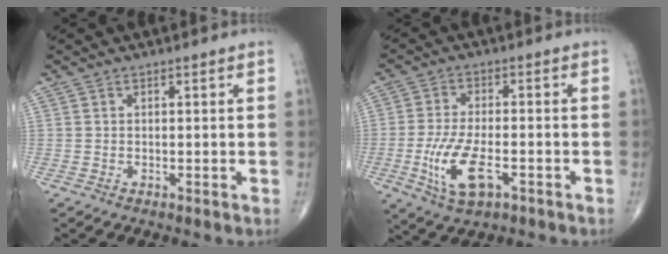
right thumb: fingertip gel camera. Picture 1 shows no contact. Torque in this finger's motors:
{"motor_torque": [3.64, 1.38, 1.37, -0.14, 0.39]}